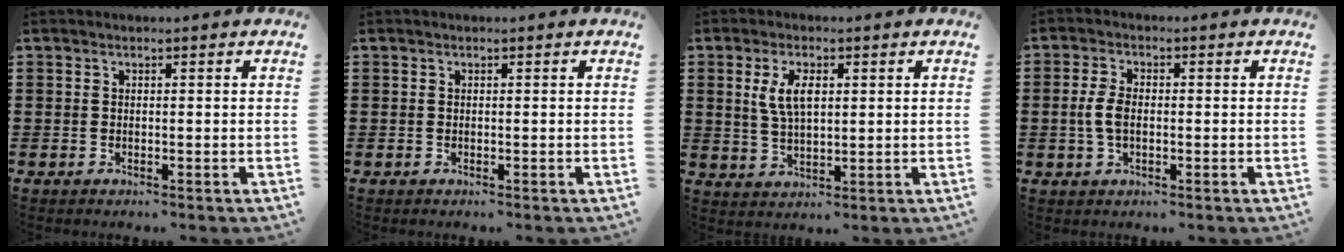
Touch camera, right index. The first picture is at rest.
{"total": 0.0}
{"total": 5.1, "force": [1.5, 2.1, 4.5], "torque": [-0.094, 0.008, 0.024]}
{"total": 3.9, "force": [-0.2, 2.0, 3.3], "torque": [-0.087, -0.002, -0.011]}